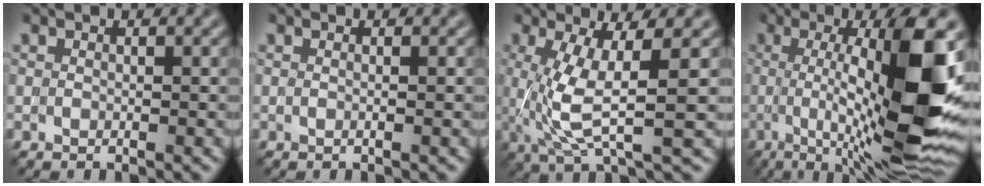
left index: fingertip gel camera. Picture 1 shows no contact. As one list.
[{"total": 0.6, "force": [0.1, 0.3, 0.5], "torque": [-0.007, -0.002, -0.006]}, {"total": 6.4, "force": [0.5, 1.5, 6.2], "torque": [-0.129, -0.002, 0.015]}, {"total": 13.7, "force": [0.3, 3.5, 13.3], "torque": [-0.197, -0.005, 0.006]}]